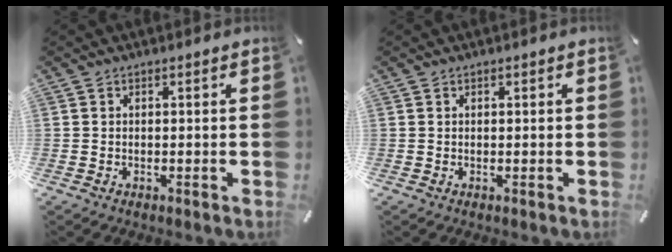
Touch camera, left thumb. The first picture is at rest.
{"total": 0.0}